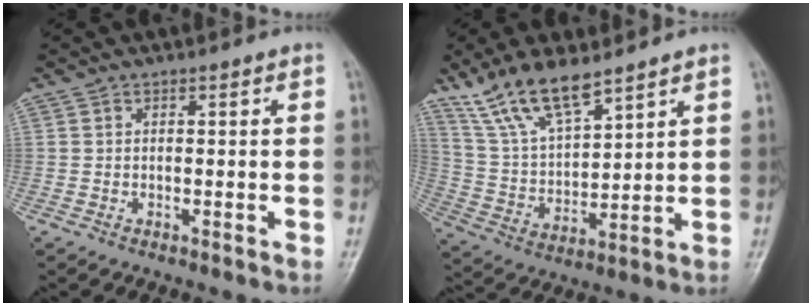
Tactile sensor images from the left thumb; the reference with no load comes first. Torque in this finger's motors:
{"motor_torque": [1.19, 1.06, 0.25, -0.20, 0.09]}